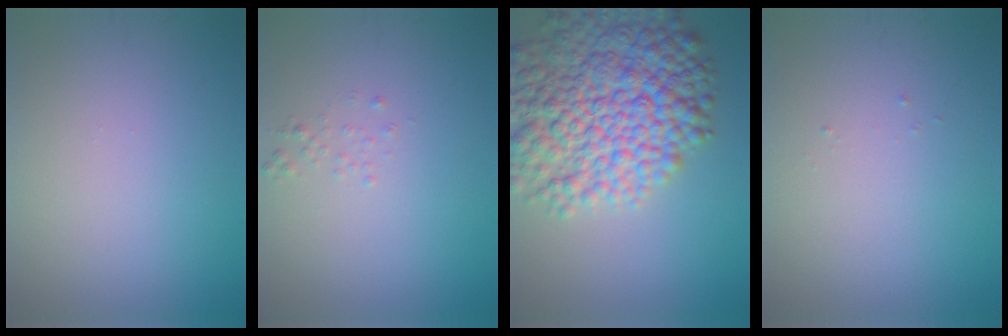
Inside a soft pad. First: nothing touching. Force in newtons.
{"total": 0.7, "press": 0.6, "slide": 0.1}
{"total": 12.3, "press": 12.3, "slide": 0.5}
{"total": 0.0}